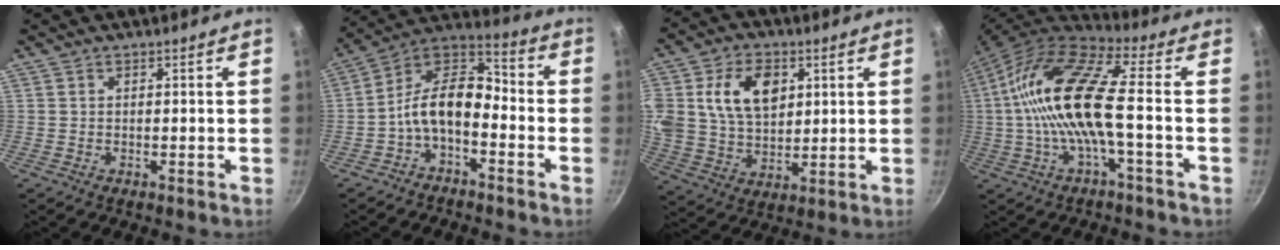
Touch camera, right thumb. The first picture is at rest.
{"total": 11.9, "force": [-4.0, 6.8, 9.0], "torque": [-0.152, 0.068, -0.091]}
{"total": 16.2, "force": [4.6, 11.3, 10.6], "torque": [-0.184, 0.001, 0.089]}
{"total": 16.5, "force": [-1.0, 4.4, 15.9], "torque": [-0.315, 0.033, -0.033]}